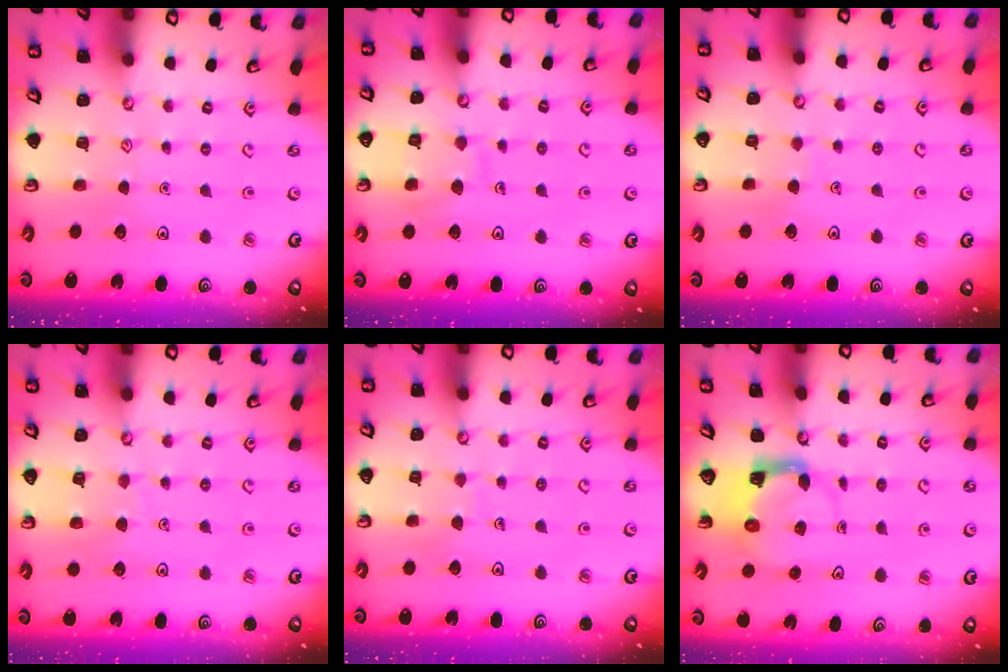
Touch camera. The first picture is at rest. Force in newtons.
{"total": 8.0, "press": 8.0, "slide": 0.8}
{"total": 2.4, "press": 2.4, "slide": 0.1}
{"total": 6.1, "press": 6.1, "slide": 0.4}
{"total": 3.3, "press": 3.3, "slide": 0.3}
{"total": 3.9, "press": 3.8, "slide": 0.7}